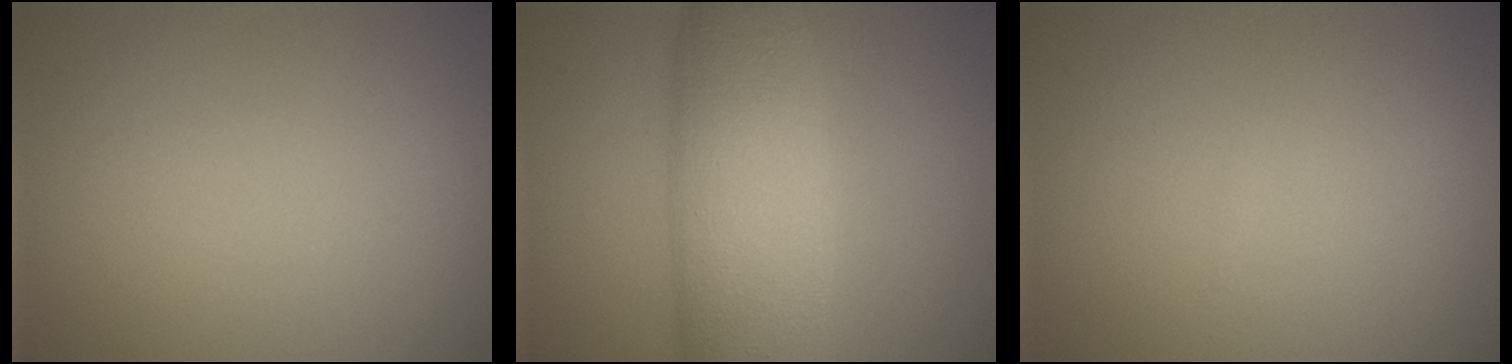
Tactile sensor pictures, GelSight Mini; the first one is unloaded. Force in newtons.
{"total": 9.3, "press": 9.3, "slide": 0.2}
{"total": 0.0}